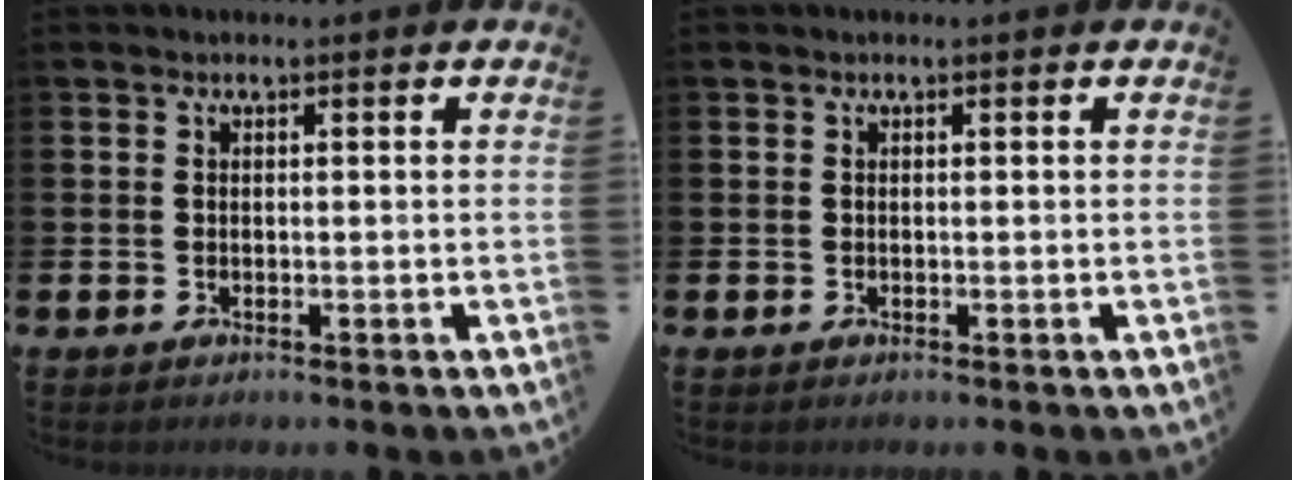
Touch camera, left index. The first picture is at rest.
{"total": 0.0}